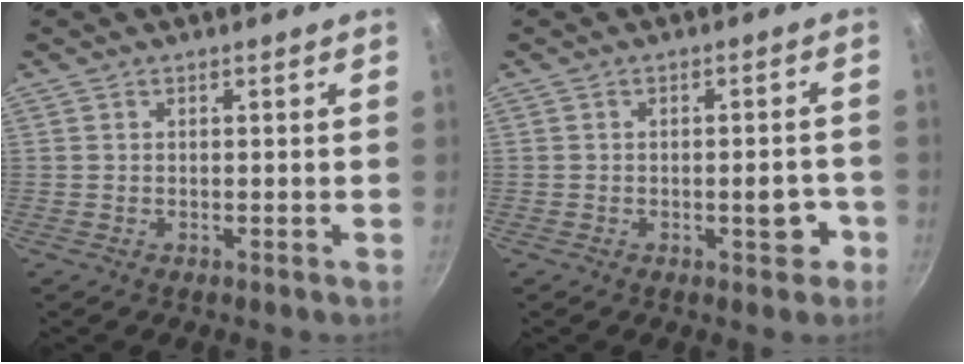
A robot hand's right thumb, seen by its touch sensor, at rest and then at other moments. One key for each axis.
{"total": 4.5, "fx": -1.8, "fy": 2.1, "fz": 3.6, "tx": -0.022, "ty": 0.022, "tz": -0.021}